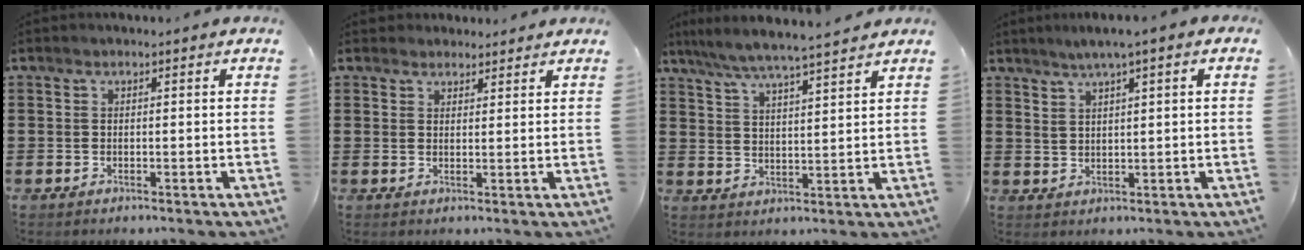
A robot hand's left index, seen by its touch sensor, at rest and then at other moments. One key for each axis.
{"total": 2.4, "fx": 2.3, "fy": 0.8, "fz": -0.1, "tx": -0.005, "ty": 0.002, "tz": 0.044}
{"total": 5.6, "fx": 5.1, "fy": -0.3, "fz": 2.4, "tx": -0.065, "ty": -0.027, "tz": 0.086}
{"total": 2.6, "fx": 1.5, "fy": 0.3, "fz": 2.1, "tx": -0.042, "ty": 0.004, "tz": 0.025}